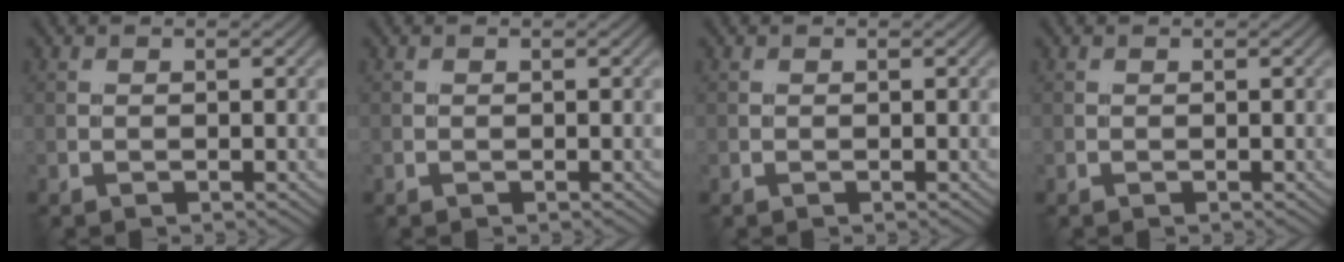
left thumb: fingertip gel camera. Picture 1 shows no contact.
{"total": 0.0}
{"total": 0.0}
{"total": 0.0}